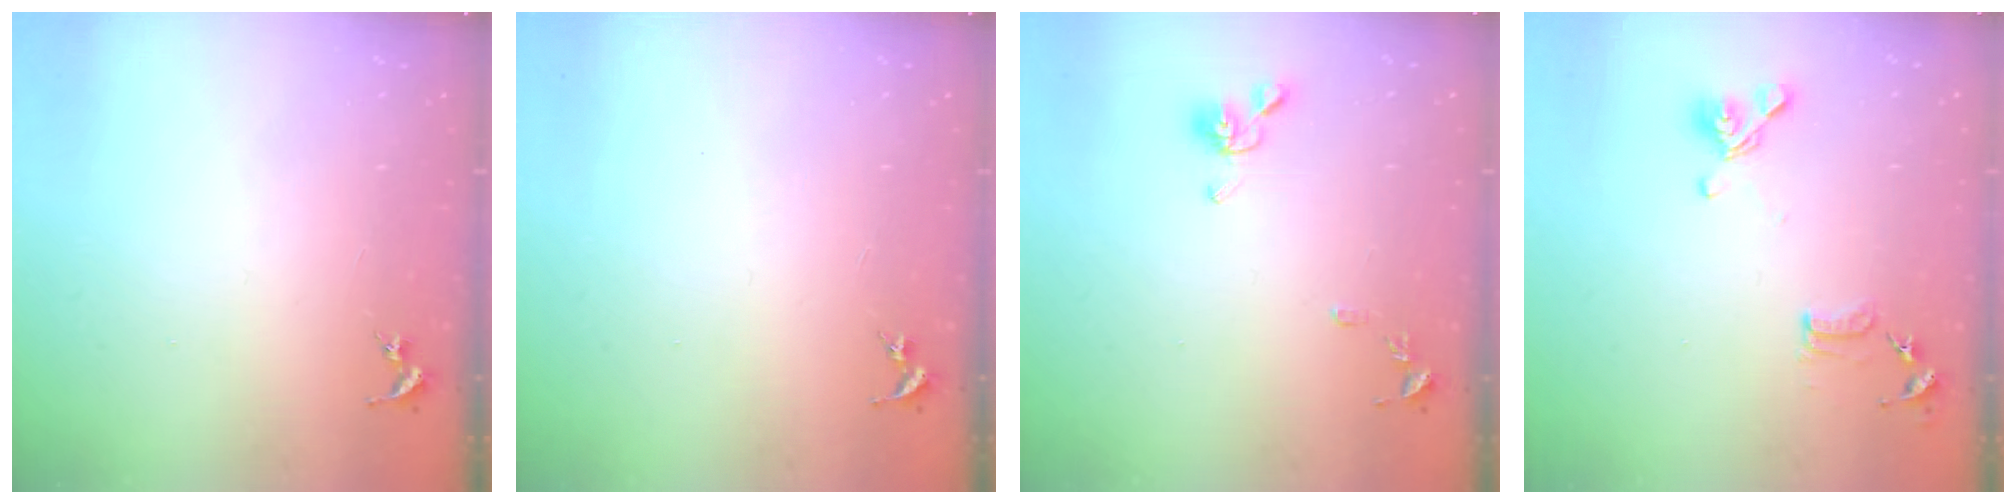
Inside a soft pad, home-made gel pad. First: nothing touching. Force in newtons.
{"total": 0.0}
{"total": 9.4, "press": 9.4, "slide": 1.0}
{"total": 12.9, "press": 12.8, "slide": 1.9}